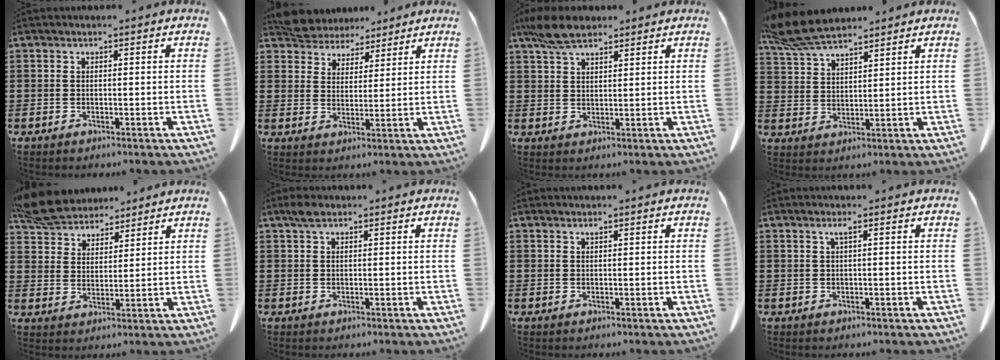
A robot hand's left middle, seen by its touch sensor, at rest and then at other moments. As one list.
[{"total": 5.5, "force": [5.2, 1.6, 0.0], "torque": [-0.026, -0.021, 0.101]}, {"total": 6.3, "force": [4.7, 2.3, 3.5], "torque": [-0.081, -0.002, 0.089]}, {"total": 8.0, "force": [6.8, 1.8, 3.7], "torque": [-0.093, -0.013, 0.131]}, {"total": 7.9, "force": [7.2, 2.4, 2.0], "torque": [-0.072, -0.018, 0.139]}, {"total": 1.9, "force": [1.2, 0.8, 1.3], "torque": [-0.030, 0.003, 0.022]}, {"total": 0.7, "force": [0.4, 0.0, 0.5], "torque": [-0.011, -0.002, 0.010]}, {"total": 1.2, "force": [0.4, -0.1, 1.1], "torque": [-0.022, -0.001, 0.007]}]